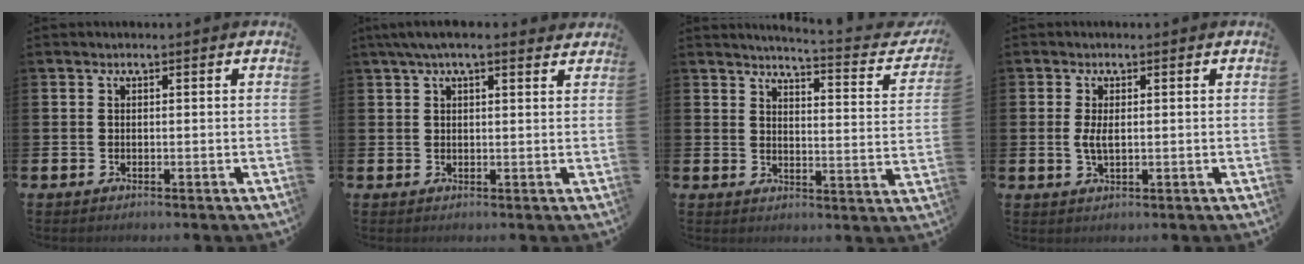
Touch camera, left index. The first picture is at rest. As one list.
[{"total": 3.9, "force": [3.0, 0.9, 2.2], "torque": [-0.045, -0.001, 0.054]}, {"total": 3.8, "force": [3.7, 0.0, 0.9], "torque": [-0.009, -0.047, 0.049]}, {"total": 2.4, "force": [0.2, 1.0, 2.2], "torque": [-0.040, 0.002, 0.001]}]